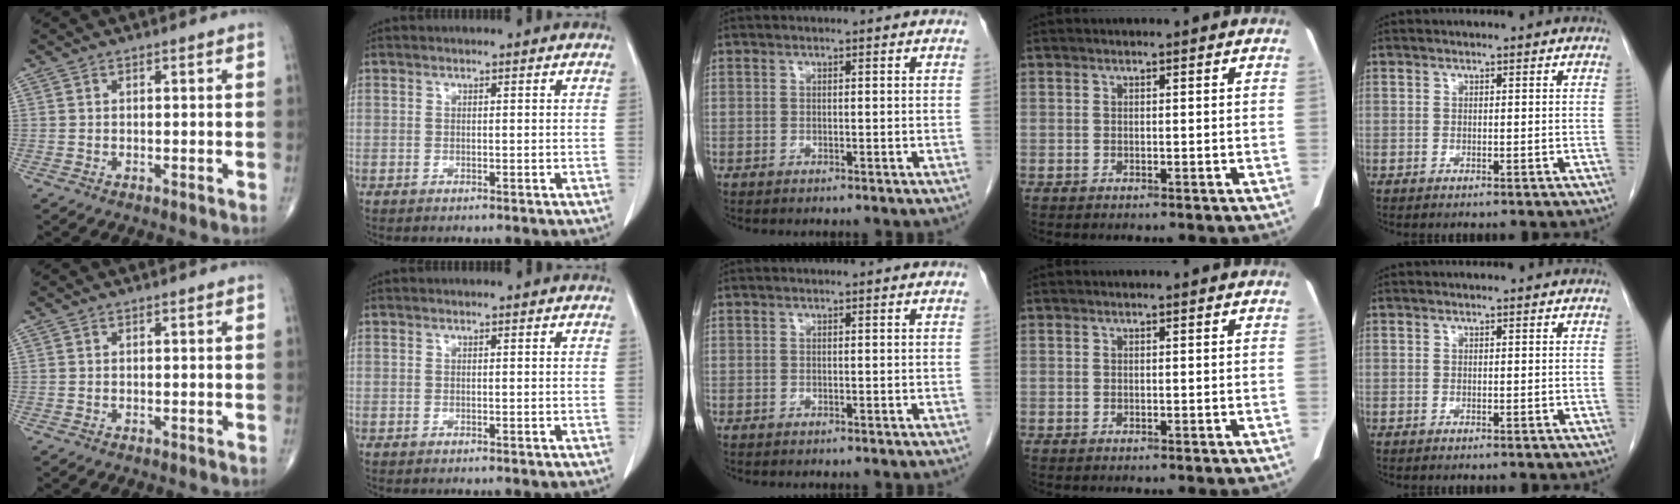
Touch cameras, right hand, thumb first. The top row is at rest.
{}